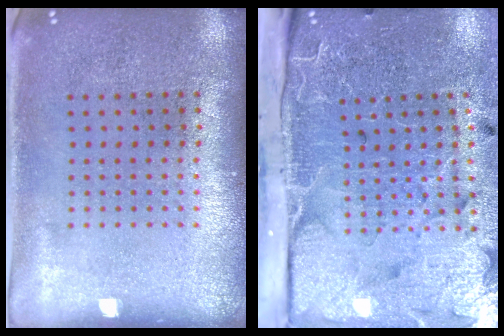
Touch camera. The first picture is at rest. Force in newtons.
{"total": 4.8, "press": 3.9, "slide": 2.8}